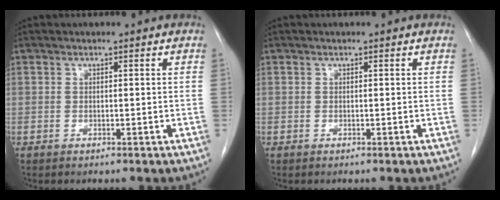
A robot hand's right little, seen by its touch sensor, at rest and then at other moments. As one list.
[{"total": 0.0}]